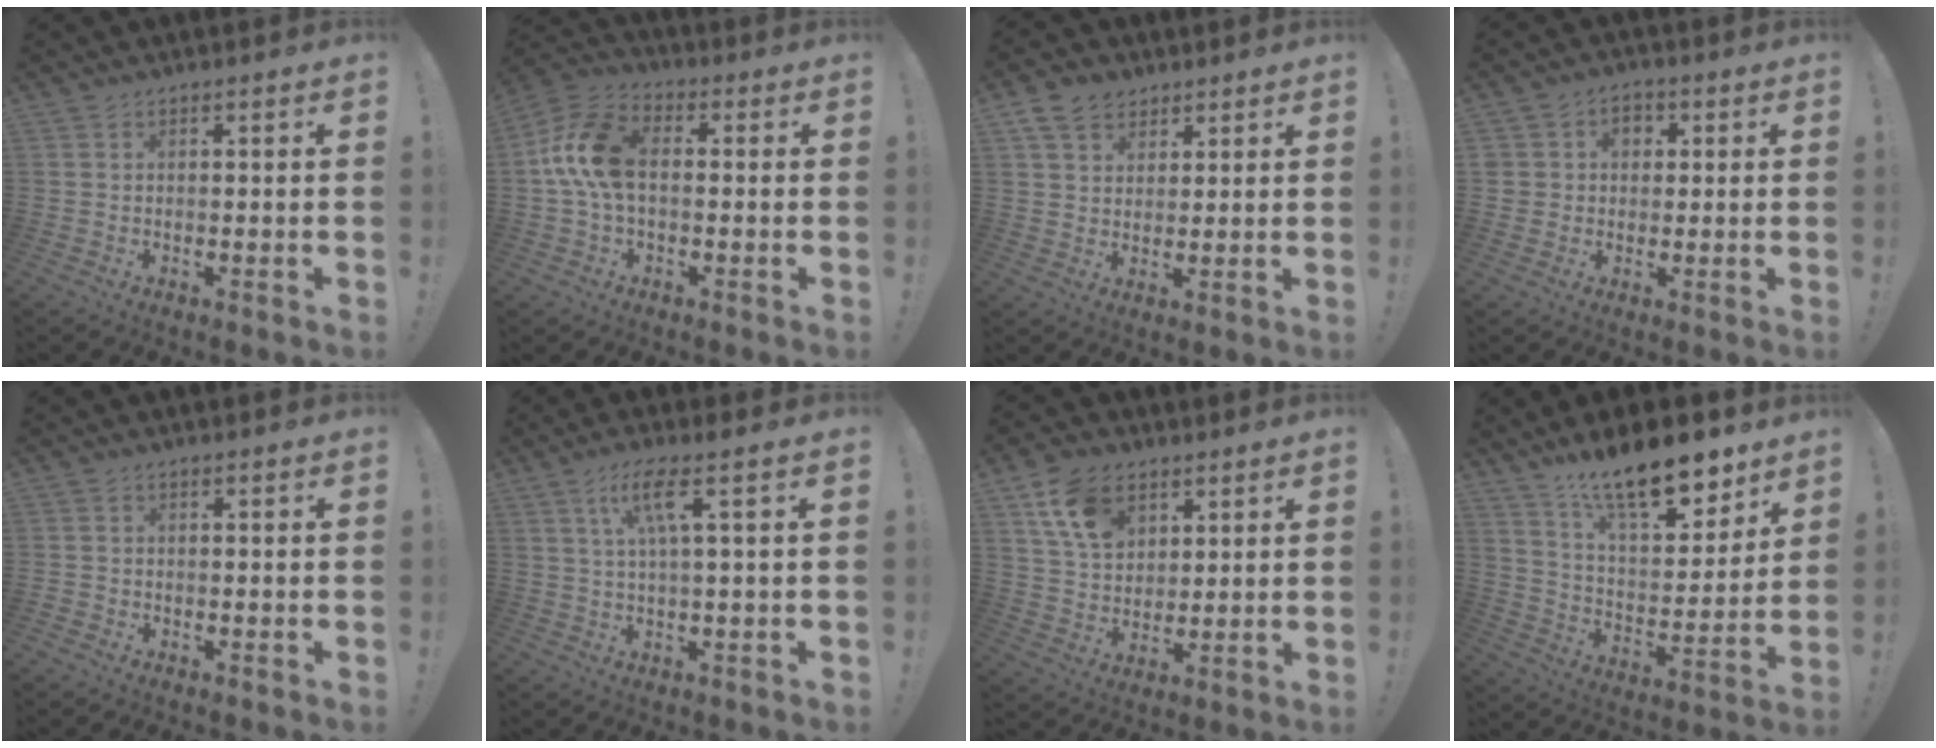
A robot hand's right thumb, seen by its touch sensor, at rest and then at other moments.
{"total": 13.4, "force": [0.4, 8.0, 10.8], "torque": [-0.205, 0.010, 0.009]}
{"total": 8.1, "force": [4.8, 5.9, 2.8], "torque": [-0.043, -0.020, 0.094]}
{"total": 5.1, "force": [0.8, 4.8, 1.6], "torque": [-0.027, 0.002, 0.015]}
{"total": 0.9, "force": [-0.4, 0.8, 0.2], "torque": [-0.002, 0.004, -0.008]}
{"total": 8.0, "force": [2.7, 0.5, 7.5], "torque": [-0.147, 0.006, 0.041]}
{"total": 12.7, "force": [6.5, 8.8, 6.4], "torque": [-0.107, -0.022, 0.127]}
{"total": 18.2, "force": [13.8, 6.2, 10.1], "torque": [-0.163, -0.094, 0.239]}